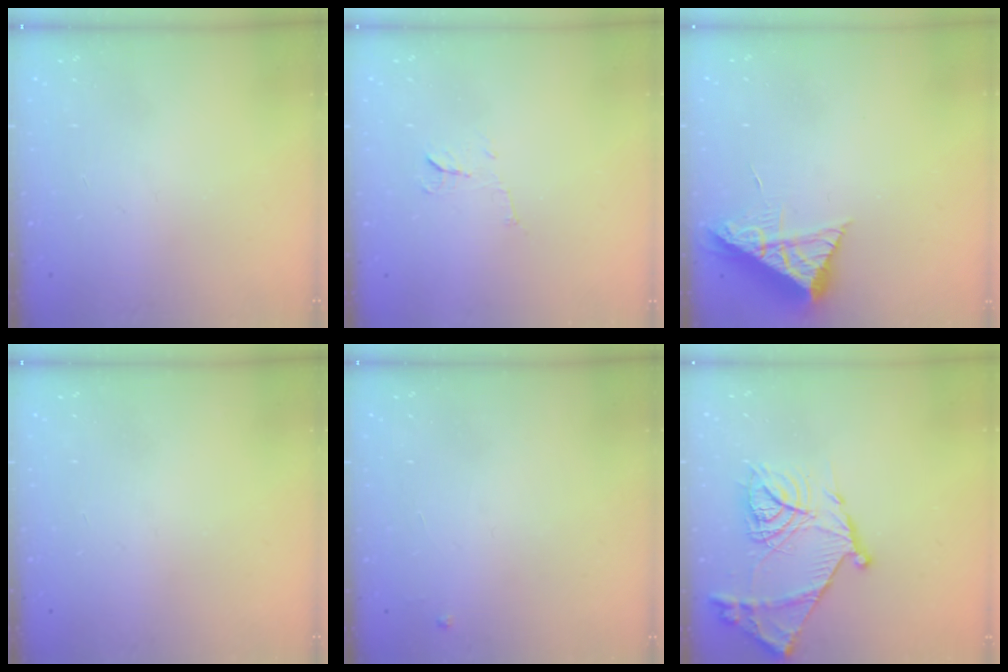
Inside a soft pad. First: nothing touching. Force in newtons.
{"total": 5.6, "press": 5.6, "slide": 0.4}
{"total": 7.9, "press": 7.8, "slide": 0.7}
{"total": 0.0}
{"total": 2.4, "press": 2.4, "slide": 0.4}
{"total": 18.9, "press": 18.8, "slide": 1.8}